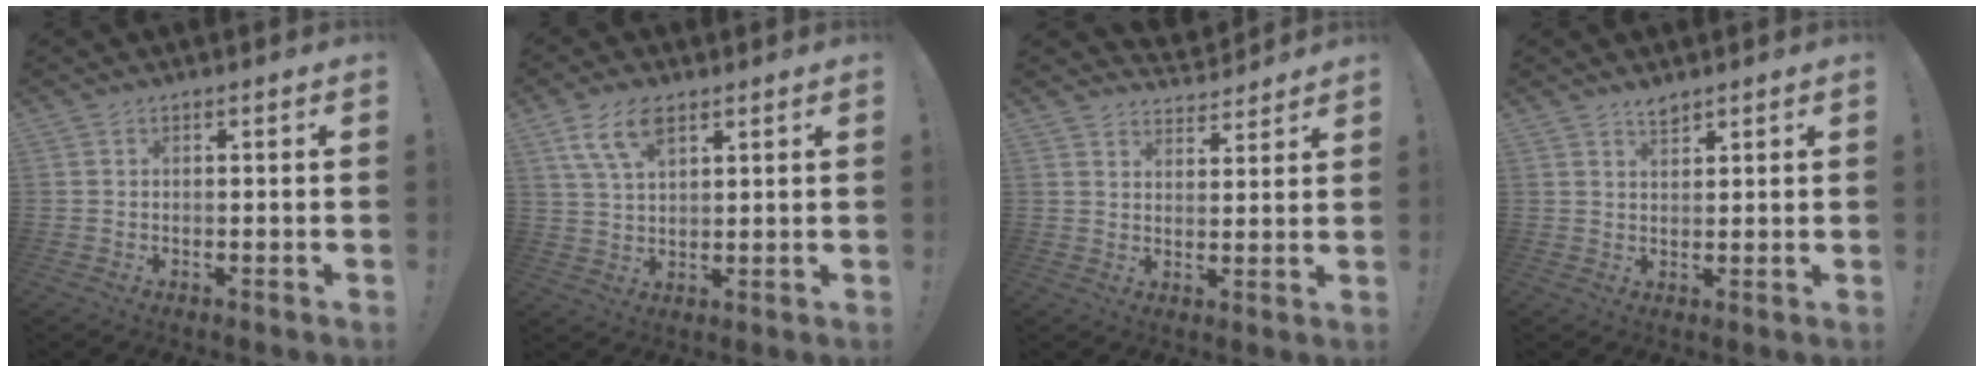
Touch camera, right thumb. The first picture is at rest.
{"total": 9.2, "force": [4.9, 4.6, 6.3], "torque": [-0.120, -0.009, 0.091]}
{"total": 4.3, "force": [3.6, 2.3, 0.6], "torque": [0.006, -0.036, 0.065]}
{"total": 2.9, "force": [2.7, 0.9, 0.8], "torque": [0.000, -0.019, 0.045]}